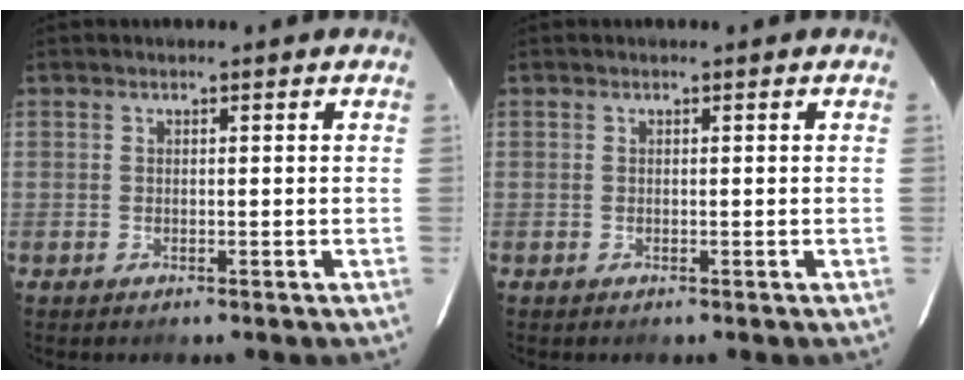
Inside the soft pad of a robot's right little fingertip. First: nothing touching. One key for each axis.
{"total": 0.0}